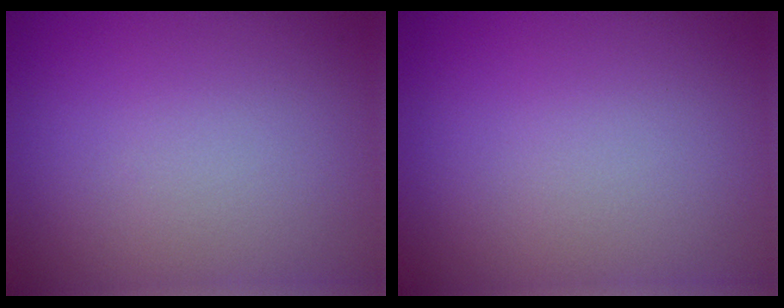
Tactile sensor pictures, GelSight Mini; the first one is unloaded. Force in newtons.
{"total": 0.0}